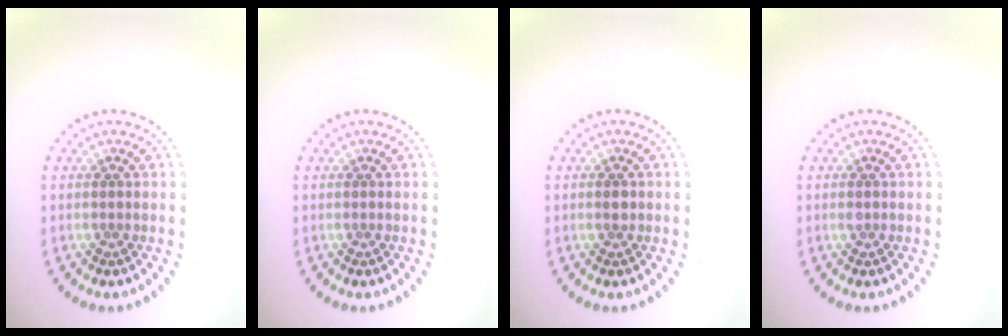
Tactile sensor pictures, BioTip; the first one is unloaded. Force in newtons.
{"total": 0.0}
{"total": 0.9, "press": 0.9, "slide": 0.1}
{"total": 0.5, "press": 0.5, "slide": 0.2}